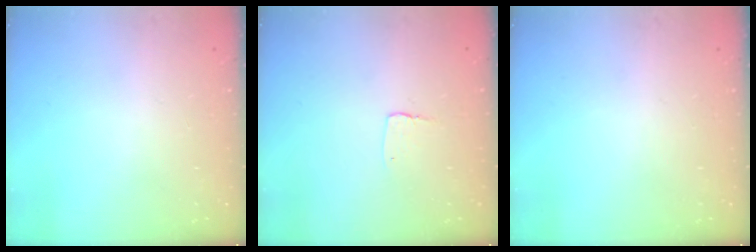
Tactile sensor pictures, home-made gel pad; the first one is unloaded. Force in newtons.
{"total": 2.9, "press": 2.9, "slide": 0.2}
{"total": 0.0}